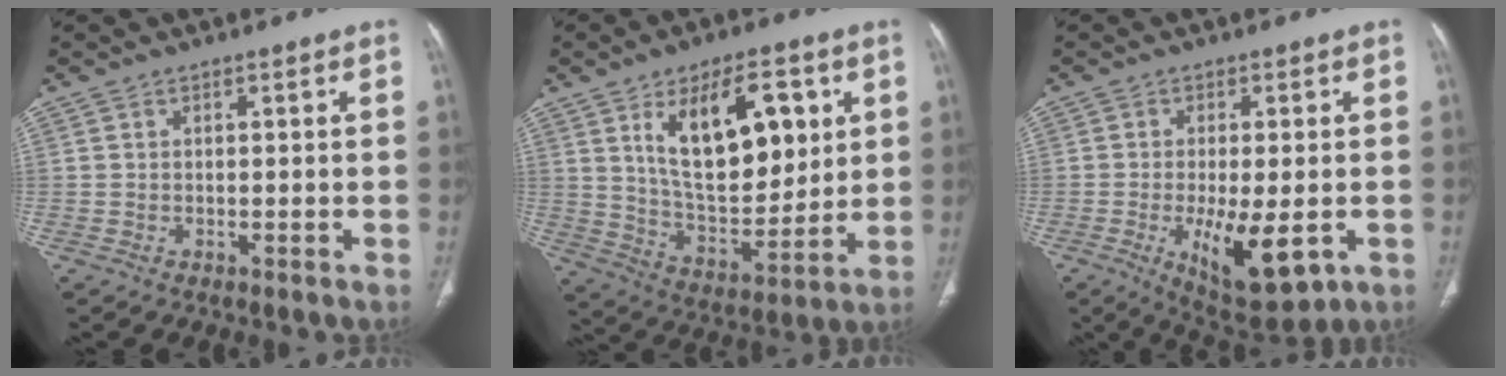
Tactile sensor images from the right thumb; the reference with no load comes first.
{"total": 19.3, "force": [6.8, 9.7, 15.2], "torque": [-0.198, -0.034, 0.128]}
{"total": 12.1, "force": [-3.5, 4.7, 10.6], "torque": [-0.160, -0.017, -0.040]}